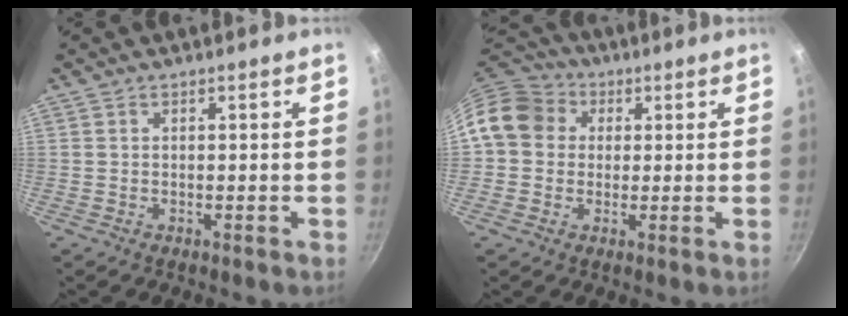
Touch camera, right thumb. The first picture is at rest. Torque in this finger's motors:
{"motor_torque": [0.85, 0.87, 0.36, -0.22, 0.41]}